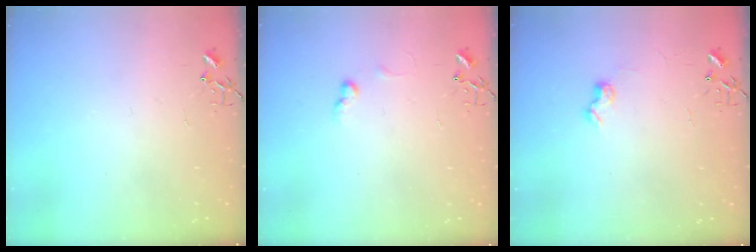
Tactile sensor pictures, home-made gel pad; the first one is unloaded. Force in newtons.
{"total": 5.5, "press": 5.5, "slide": 0.8}
{"total": 7.2, "press": 7.2, "slide": 0.6}